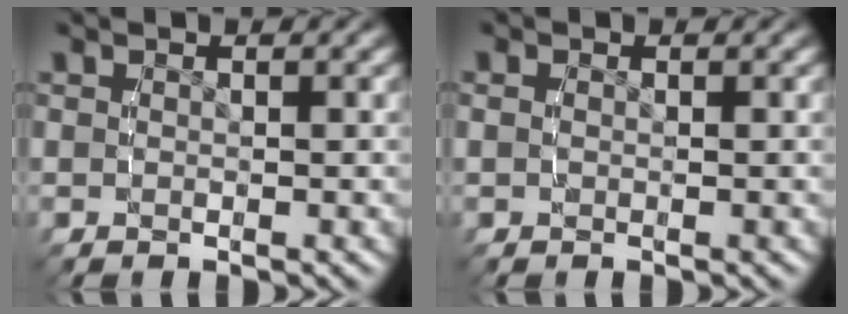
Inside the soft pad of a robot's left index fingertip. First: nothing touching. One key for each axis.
{"total": 0.7, "fx": -0.4, "fy": 0.5, "fz": 0.3, "tx": -0.014, "ty": -0.009, "tz": -0.004}